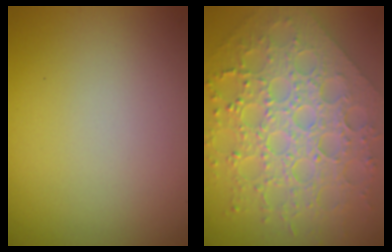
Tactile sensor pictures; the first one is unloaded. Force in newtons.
{"total": 8.4, "press": 6.1, "slide": 5.7}